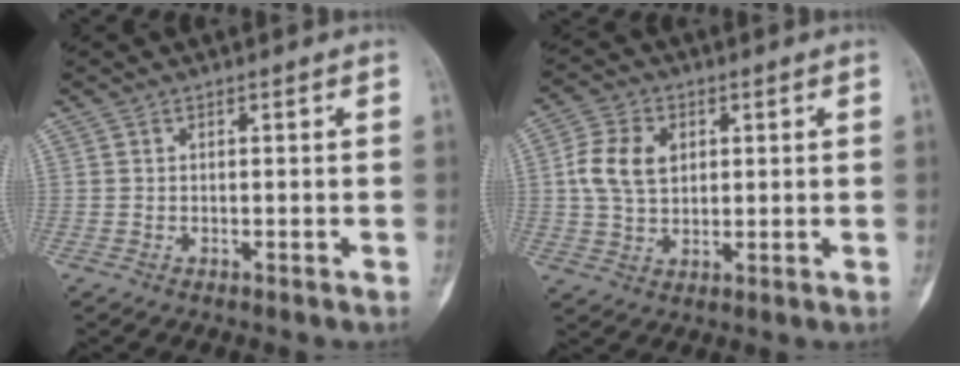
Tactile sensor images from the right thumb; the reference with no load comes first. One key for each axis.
{"total": 8.5, "fx": 1.7, "fy": 6.0, "fz": 5.7, "tx": -0.104, "ty": 0.002, "tz": 0.033}